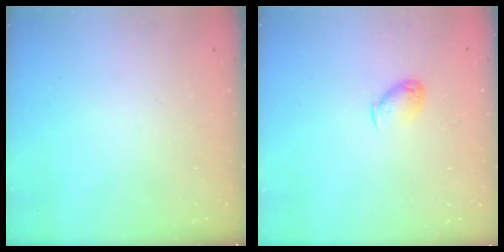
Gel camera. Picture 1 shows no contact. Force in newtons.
{"total": 6.2, "press": 6.1, "slide": 0.5}